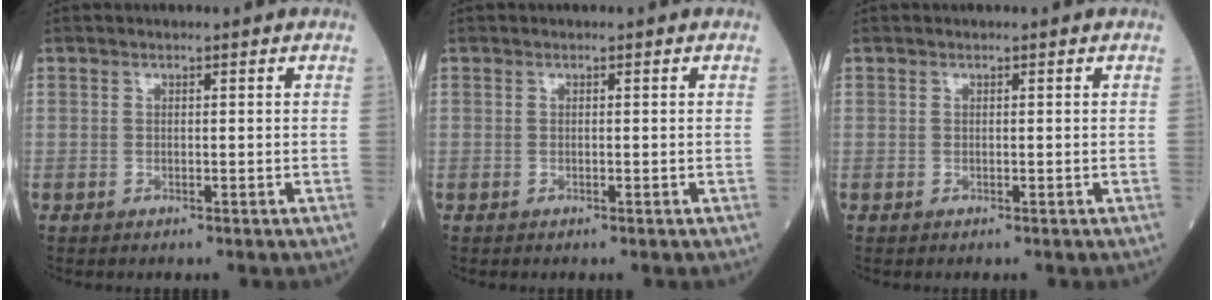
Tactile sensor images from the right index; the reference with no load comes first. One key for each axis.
{"total": 0.0}
{"total": 0.0}